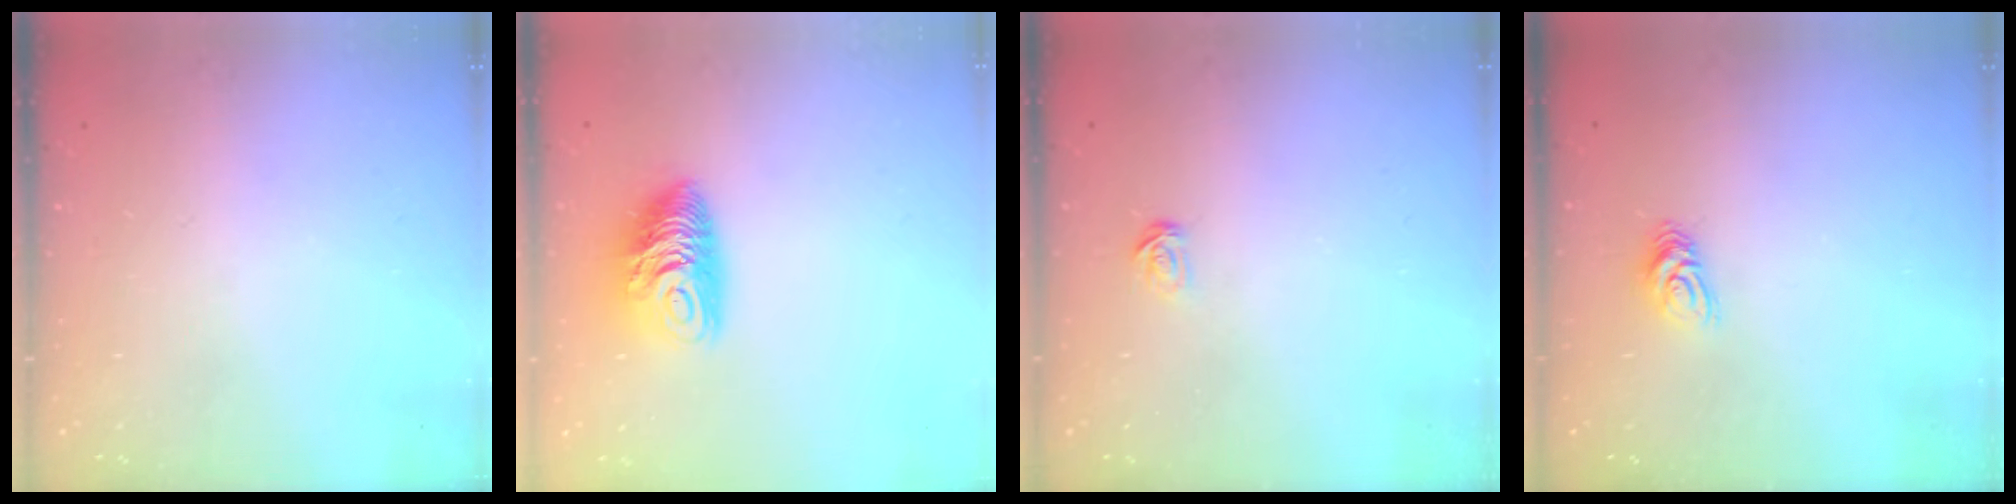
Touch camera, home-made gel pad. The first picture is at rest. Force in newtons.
{"total": 10.0, "press": 10.0, "slide": 0.6}
{"total": 2.3, "press": 2.3, "slide": 0.1}
{"total": 6.6, "press": 6.6, "slide": 0.5}